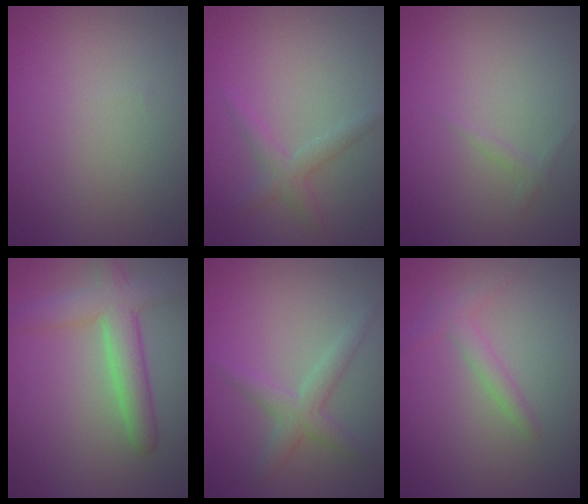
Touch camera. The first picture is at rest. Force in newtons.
{"total": 2.1, "press": 2.1, "slide": 0.1}
{"total": 0.6, "press": 0.6, "slide": 0.1}
{"total": 4.9, "press": 4.9, "slide": 0.3}
{"total": 1.7, "press": 1.7, "slide": 0.2}
{"total": 1.7, "press": 1.7, "slide": 0.1}